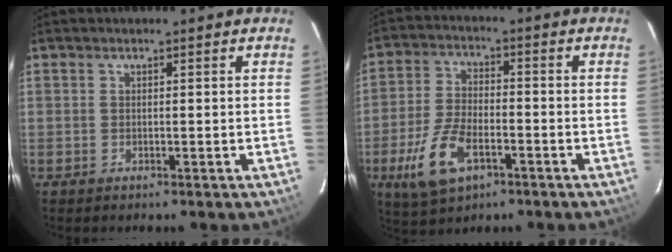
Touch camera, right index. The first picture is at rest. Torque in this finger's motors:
{"motor_torque": [1.10, -1.03, 0.64, 0.16]}